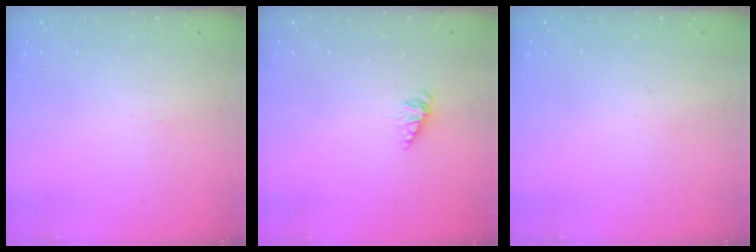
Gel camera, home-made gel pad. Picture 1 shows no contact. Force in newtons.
{"total": 2.2, "press": 2.2, "slide": 0.3}
{"total": 0.0}